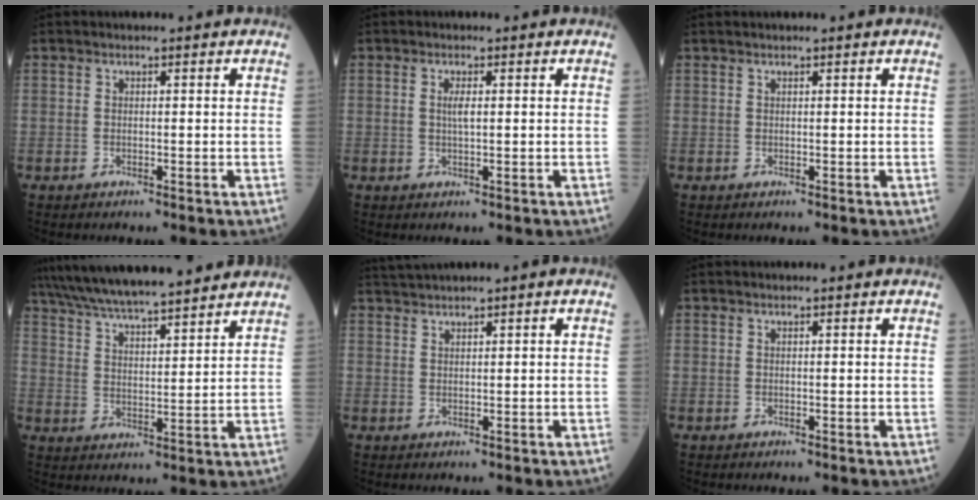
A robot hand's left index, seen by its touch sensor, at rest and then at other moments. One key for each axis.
{"total": 1.6, "fx": 0.2, "fy": 0.2, "fz": 1.5, "tx": -0.033, "ty": 0.000, "tz": 0.005}
{"total": 0.0}
{"total": 19.2, "fx": 16.8, "fy": 2.2, "fz": 8.8, "tx": -0.157, "ty": 0.034, "tz": 0.266}
{"total": 1.9, "fx": 1.7, "fy": -0.4, "fz": 0.9, "tx": -0.024, "ty": 0.017, "tz": 0.039}
{"total": 0.0}